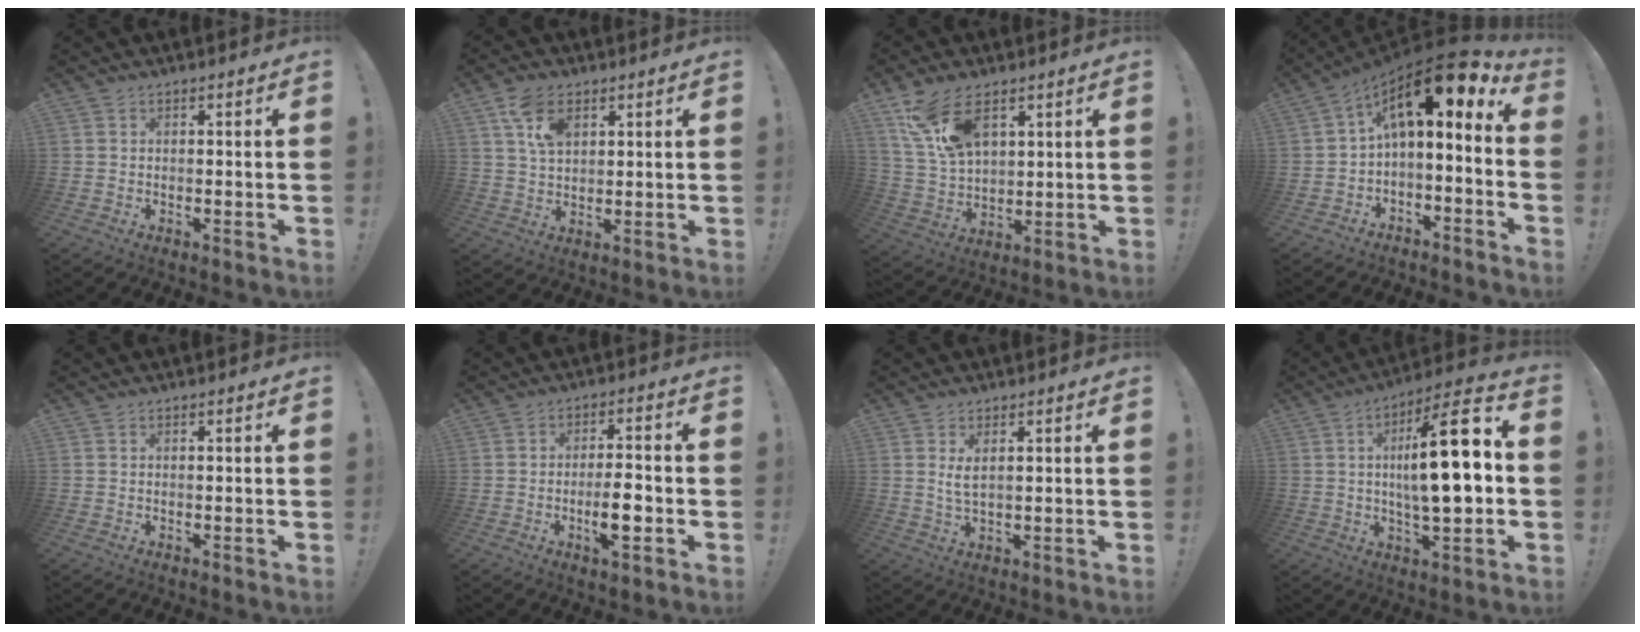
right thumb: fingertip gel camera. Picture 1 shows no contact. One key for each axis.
{"total": 8.7, "fx": 4.4, "fy": 5.3, "fz": 5.3, "tx": -0.094, "ty": -0.007, "tz": 0.085}
{"total": 14.5, "fx": 7.8, "fy": 8.3, "fz": 9.0, "tx": -0.167, "ty": -0.029, "tz": 0.150}
{"total": 12.2, "fx": 5.2, "fy": 3.8, "fz": 10.3, "tx": -0.159, "ty": -0.041, "tz": 0.088}
{"total": 0.0}
{"total": 7.4, "fx": -2.2, "fy": 2.0, "fz": 6.8, "tx": -0.111, "ty": 0.002, "tz": -0.039}
{"total": 4.5, "fx": 2.0, "fy": 1.3, "fz": 3.8, "tx": -0.067, "ty": -0.011, "tz": 0.032}
{"total": 19.2, "fx": 1.2, "fy": 5.4, "fz": 18.4, "tx": -0.286, "ty": -0.001, "tz": 0.010}